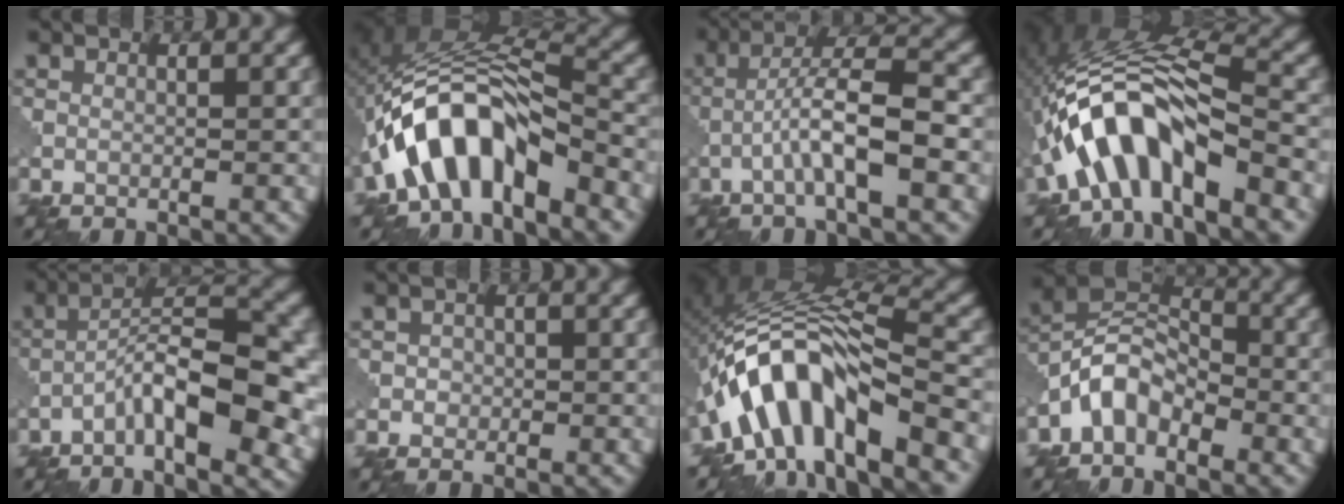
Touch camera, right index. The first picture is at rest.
{"total": 9.2, "force": [-4.8, 4.0, 6.7], "torque": [-0.119, 0.017, -0.086]}
{"total": 5.8, "force": [-1.9, 0.9, 5.4], "torque": [-0.099, 0.021, -0.042]}
{"total": 10.1, "force": [-4.5, 3.6, 8.3], "torque": [-0.155, 0.021, -0.085]}
{"total": 9.8, "force": [-3.8, 3.2, 8.5], "torque": [-0.136, 0.020, -0.071]}
{"total": 1.1, "force": [0.0, 1.1, 0.3], "torque": [0.007, 0.000, -0.003]}
{"total": 11.3, "force": [-5.9, 3.6, 9.0], "torque": [-0.149, 0.020, -0.110]}
{"total": 5.2, "force": [-3.0, 3.1, 2.9], "torque": [-0.050, 0.012, -0.071]}